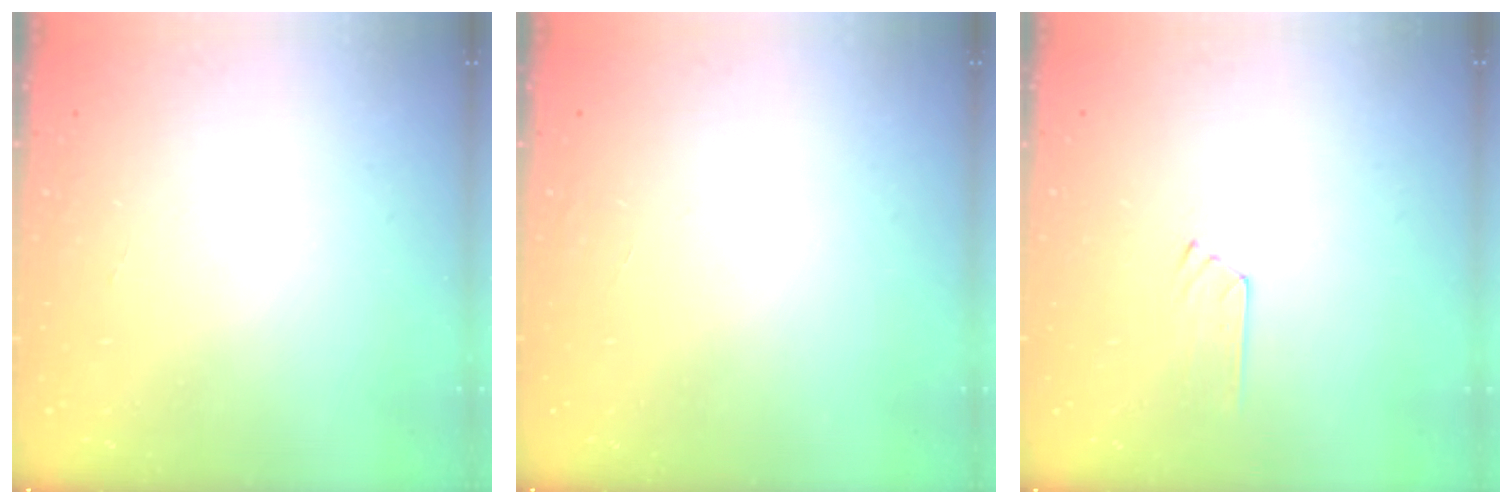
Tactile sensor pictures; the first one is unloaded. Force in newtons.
{"total": 0.0}
{"total": 5.1, "press": 5.1, "slide": 0.6}